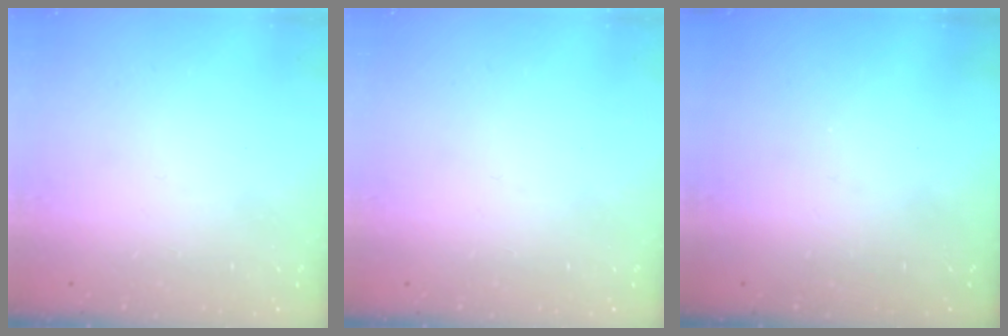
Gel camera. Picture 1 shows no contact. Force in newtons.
{"total": 0.0}
{"total": 0.0}